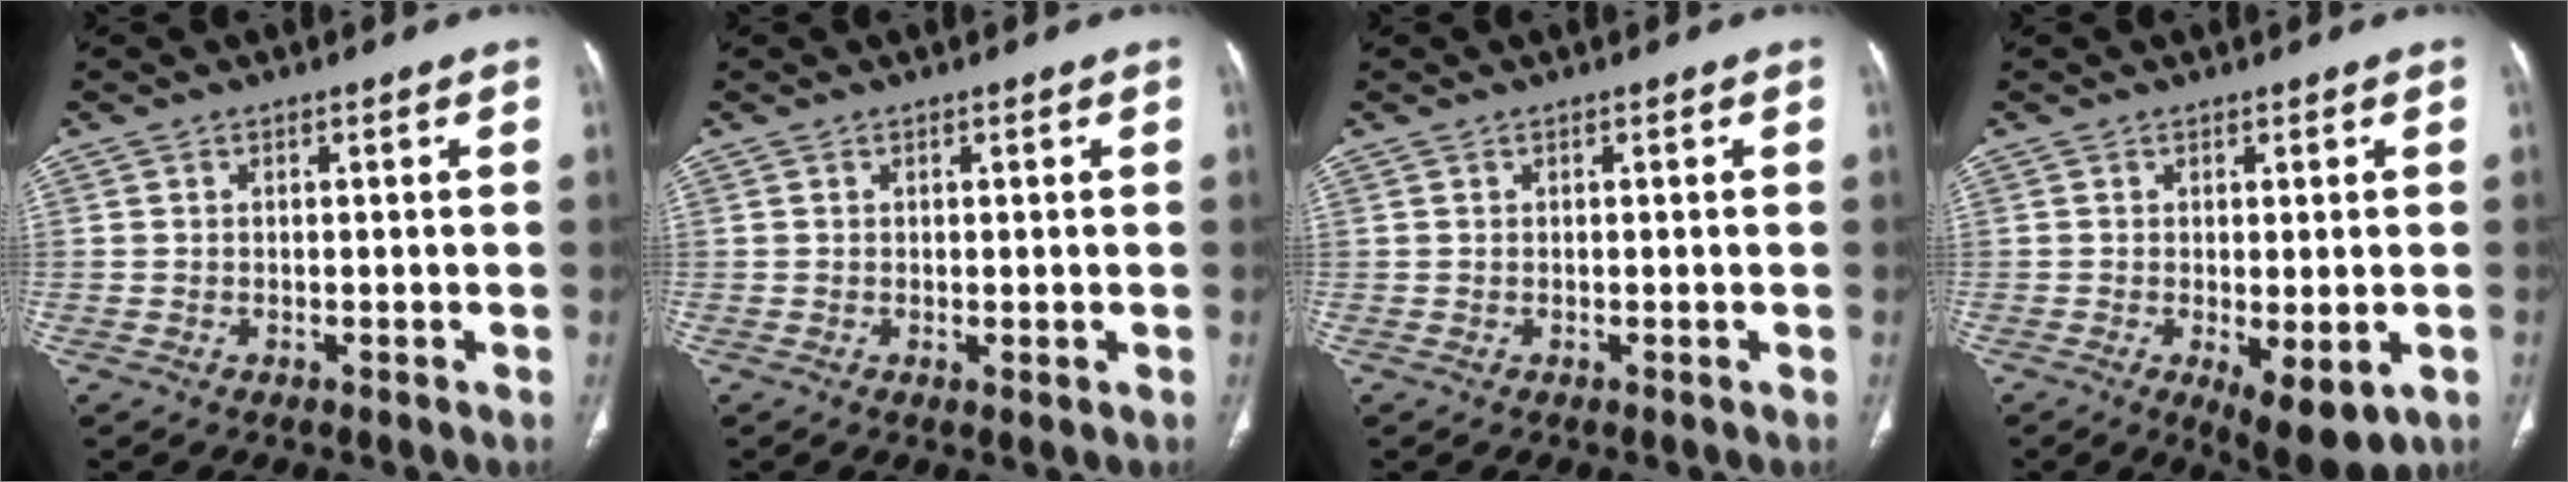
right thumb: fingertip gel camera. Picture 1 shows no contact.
{"total": 0.7, "force": [-0.1, 0.2, 0.7], "torque": [-0.017, -0.006, 0.001]}
{"total": 0.0}
{"total": 8.0, "force": [-2.6, 3.0, 6.9], "torque": [-0.096, -0.017, -0.029]}